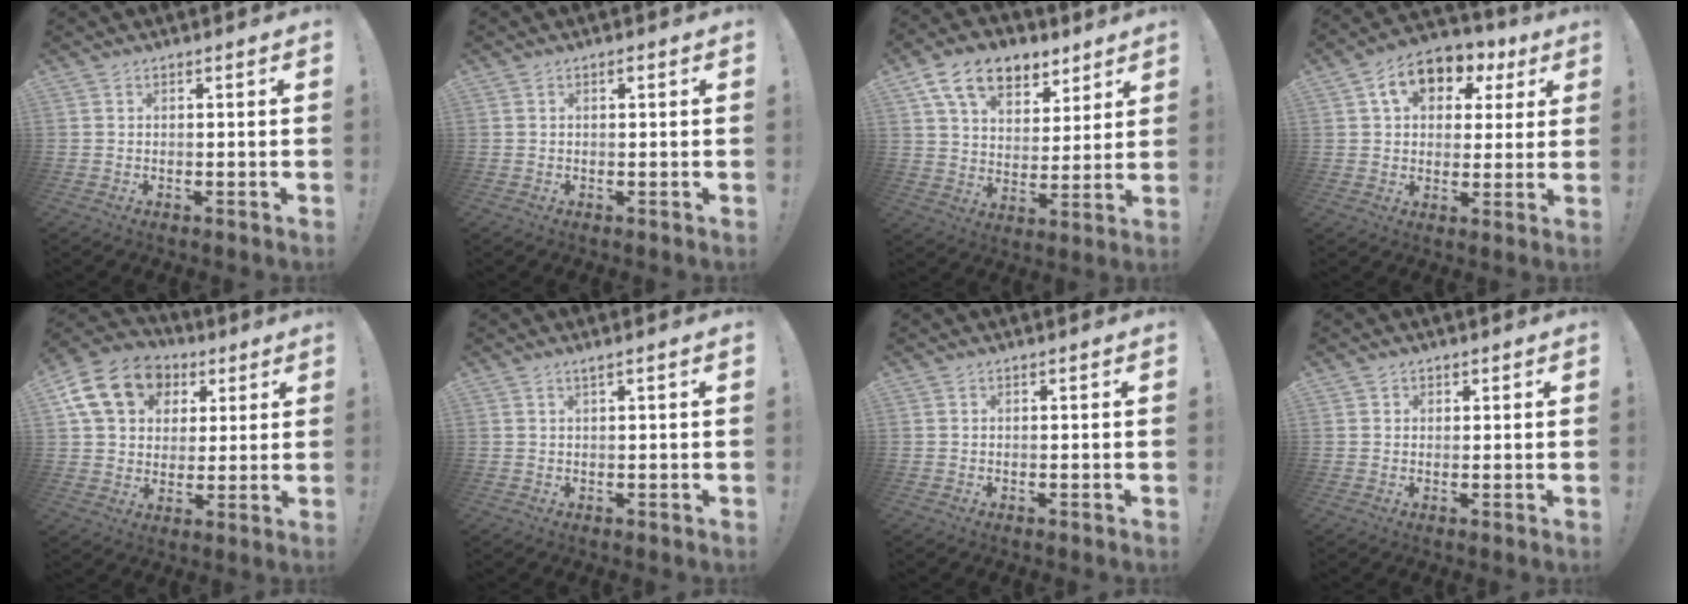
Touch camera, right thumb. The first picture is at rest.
{"total": 0.7, "force": [0.3, 0.1, 0.6], "torque": [-0.007, -0.001, 0.003]}
{"total": 15.1, "force": [9.2, 9.3, 7.5], "torque": [-0.114, -0.050, 0.169]}
{"total": 12.5, "force": [5.4, 8.7, 7.1], "torque": [-0.105, -0.016, 0.100]}
{"total": 17.6, "force": [7.2, 13.6, 8.6], "torque": [-0.123, -0.023, 0.144]}
{"total": 1.7, "force": [0.8, -0.3, 1.4], "torque": [-0.026, -0.001, 0.014]}
{"total": 0.0}
{"total": 1.3, "force": [0.8, 1.1, 0.2], "torque": [0.002, -0.003, 0.013]}